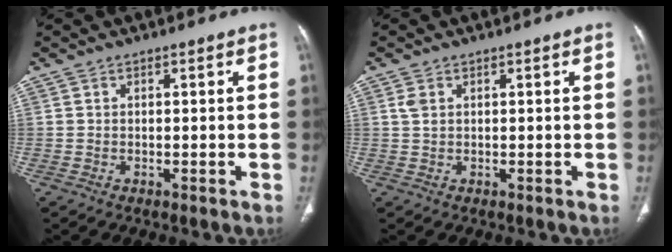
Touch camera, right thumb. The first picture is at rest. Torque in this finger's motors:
{"motor_torque": [-0.47, 0.68, 0.27, 0.40, -0.01]}